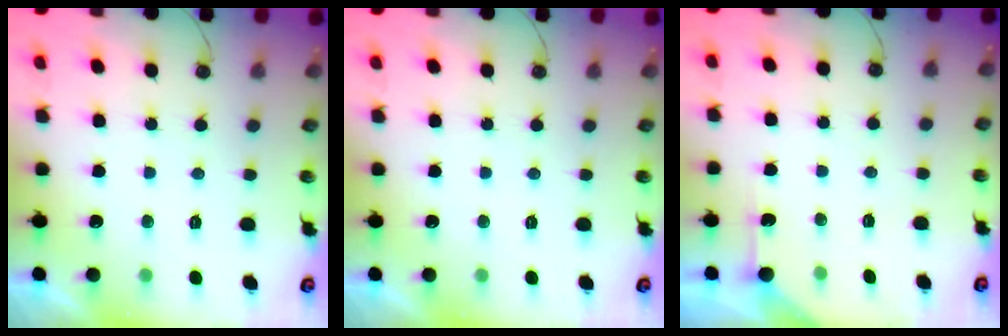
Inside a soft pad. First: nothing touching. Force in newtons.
{"total": 0.0}
{"total": 2.6, "press": 2.6, "slide": 0.3}